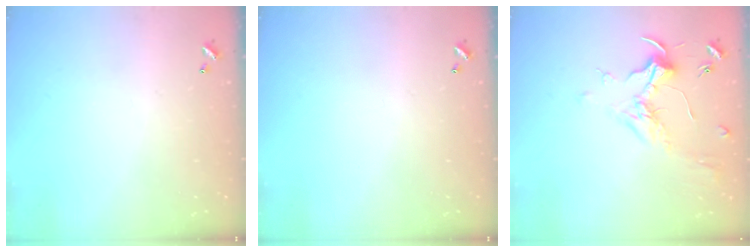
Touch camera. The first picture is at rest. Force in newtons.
{"total": 0.0}
{"total": 1.8, "press": 1.6, "slide": 0.9}